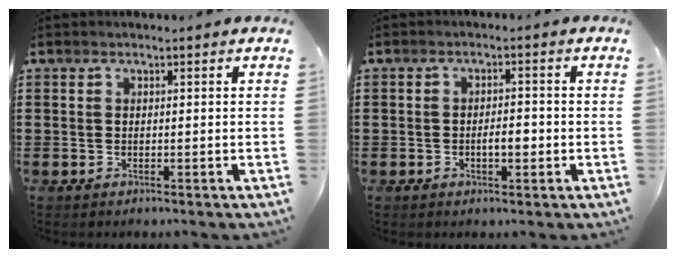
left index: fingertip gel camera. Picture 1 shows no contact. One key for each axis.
{"total": 3.0, "fx": -0.6, "fy": 1.1, "fz": 2.7, "tx": -0.050, "ty": 0.006, "tz": -0.013}